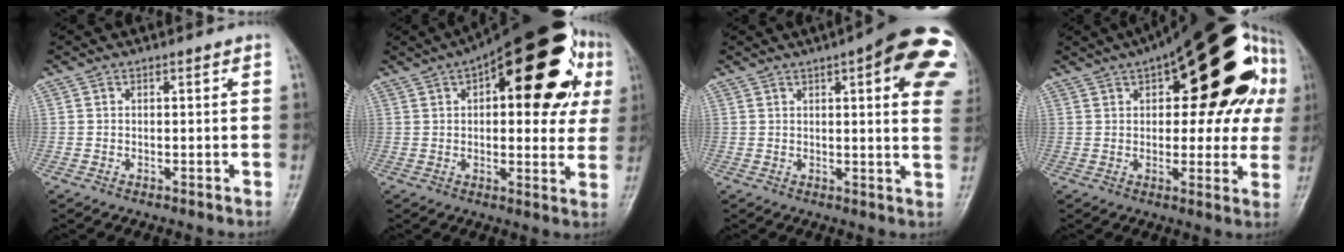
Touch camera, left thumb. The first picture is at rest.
{"total": 27.1, "force": [9.0, 11.3, 23.0], "torque": [-0.290, 0.027, 0.116]}
{"total": 19.8, "force": [7.2, 5.4, 17.7], "torque": [-0.185, -0.005, 0.080]}
{"total": 29.5, "force": [9.9, 12.4, 24.8], "torque": [-0.310, 0.035, 0.133]}